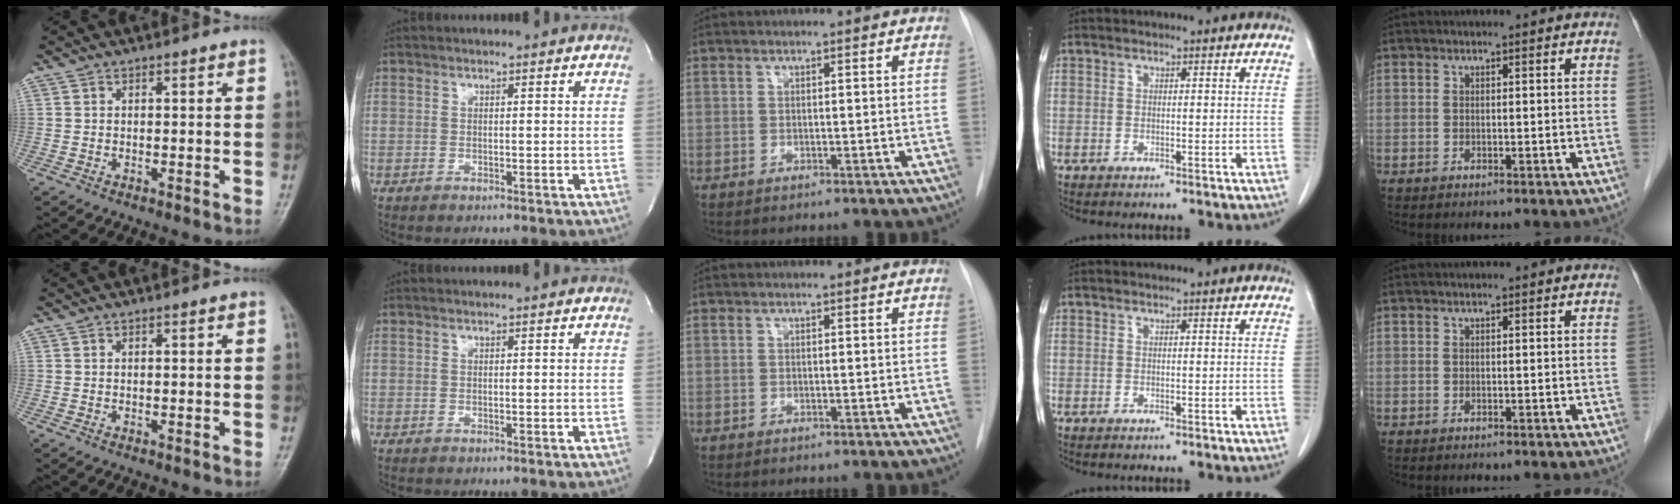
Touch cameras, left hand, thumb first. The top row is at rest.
{}